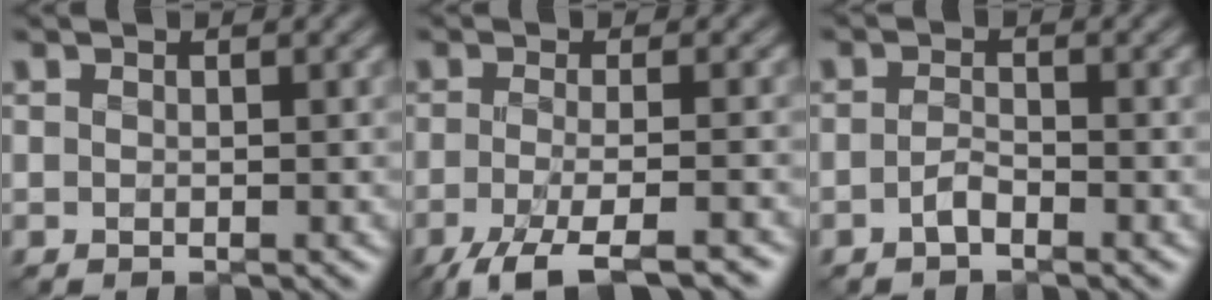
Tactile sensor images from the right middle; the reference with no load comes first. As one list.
[{"total": 6.9, "force": [-4.5, 1.7, 4.9], "torque": [-0.077, -0.008, -0.082]}, {"total": 1.2, "force": [-1.0, 0.3, 0.7], "torque": [-0.019, 0.003, -0.021]}]